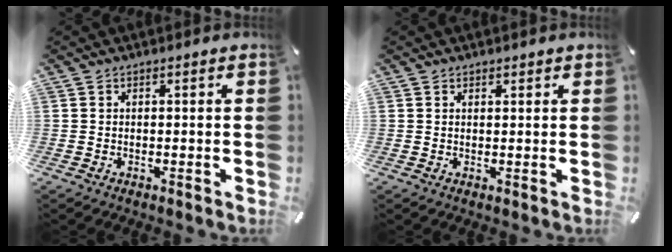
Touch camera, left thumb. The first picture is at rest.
{"total": 0.8, "force": [0.6, 0.5, 0.2], "torque": [-0.003, 0.001, 0.012]}